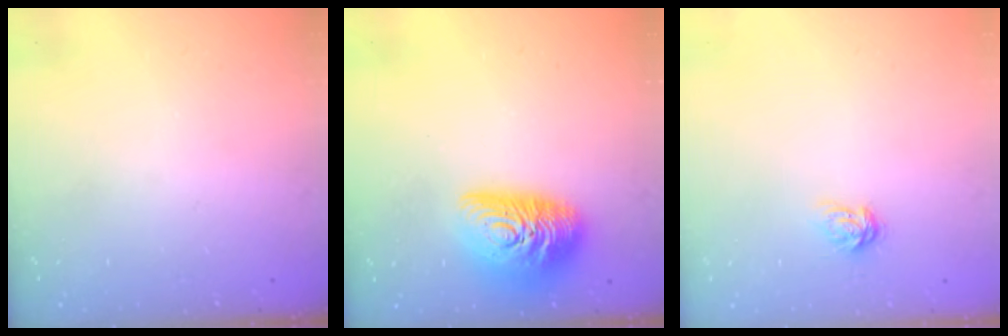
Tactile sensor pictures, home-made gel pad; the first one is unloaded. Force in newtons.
{"total": 14.7, "press": 14.6, "slide": 0.9}
{"total": 5.3, "press": 5.3, "slide": 0.4}